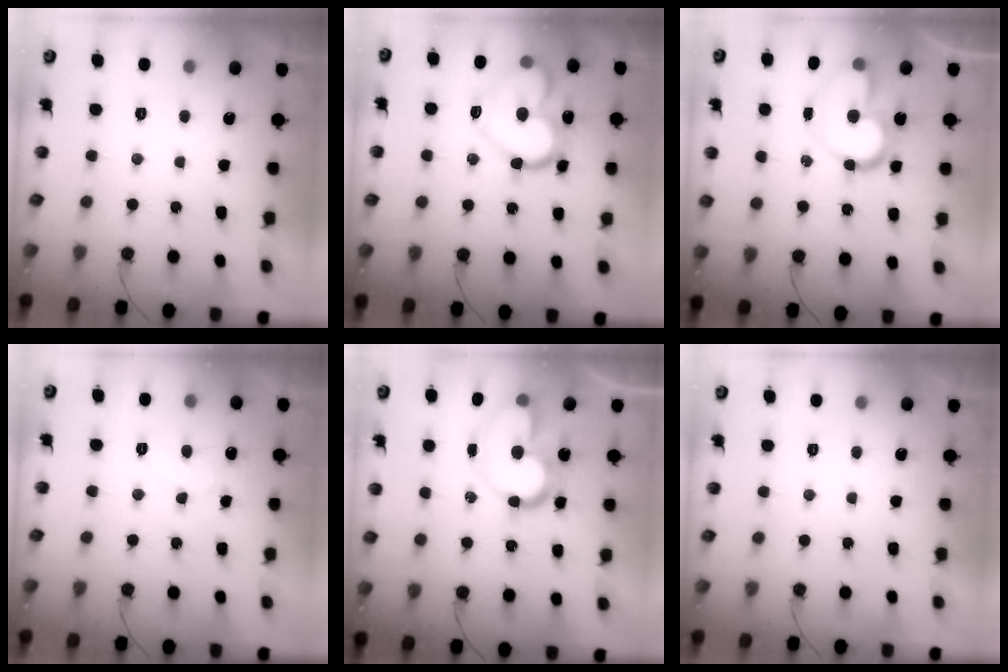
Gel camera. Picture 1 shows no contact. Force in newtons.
{"total": 19.4, "press": 19.4, "slide": 1.0}
{"total": 13.5, "press": 13.4, "slide": 1.4}
{"total": 7.4, "press": 7.3, "slide": 0.7}
{"total": 13.1, "press": 13.0, "slide": 2.1}
{"total": 0.0}